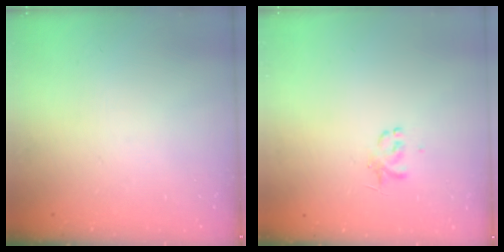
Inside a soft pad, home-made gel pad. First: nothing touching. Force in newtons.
{"total": 2.6, "press": 2.6, "slide": 0.5}